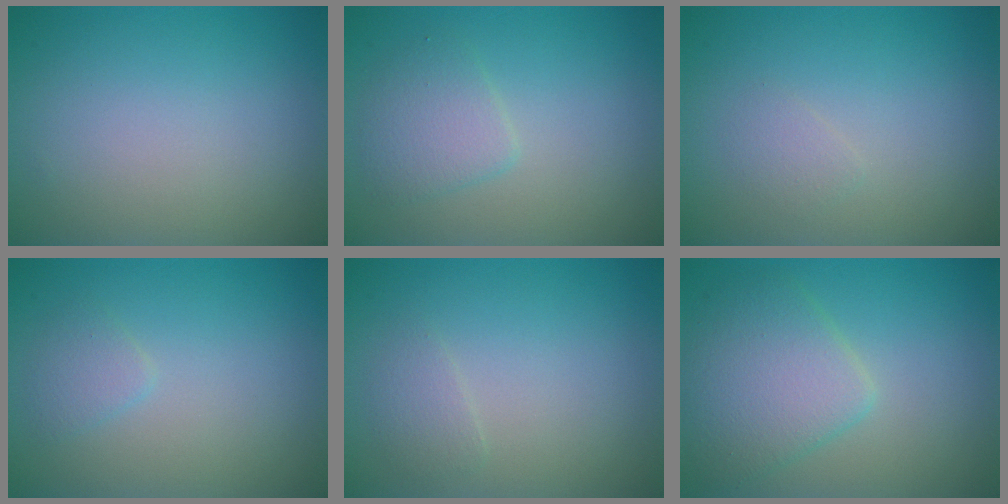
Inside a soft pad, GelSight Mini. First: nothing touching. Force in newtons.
{"total": 2.4, "press": 2.4, "slide": 0.1}
{"total": 0.9, "press": 0.9, "slide": 0.1}
{"total": 1.2, "press": 1.2, "slide": 0.1}
{"total": 1.2, "press": 1.2, "slide": 0.1}
{"total": 4.8, "press": 4.8, "slide": 0.2}